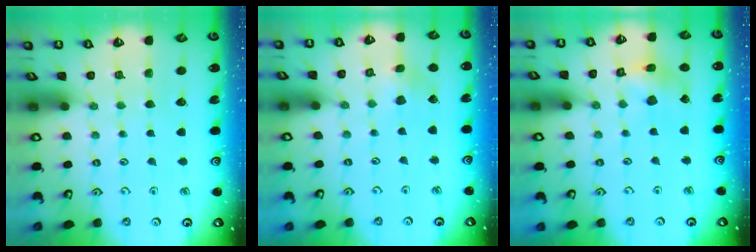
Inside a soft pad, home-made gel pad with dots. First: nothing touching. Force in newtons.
{"total": 3.0, "press": 3.0, "slide": 0.4}
{"total": 7.2, "press": 7.2, "slide": 0.6}